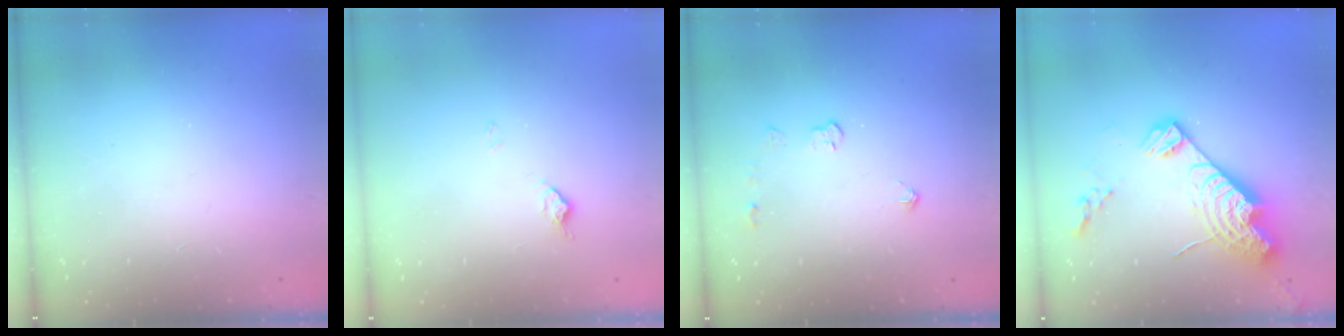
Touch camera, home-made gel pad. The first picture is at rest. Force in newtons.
{"total": 6.3, "press": 6.3, "slide": 0.7}
{"total": 4.0, "press": 3.9, "slide": 0.7}
{"total": 17.4, "press": 17.3, "slide": 1.7}